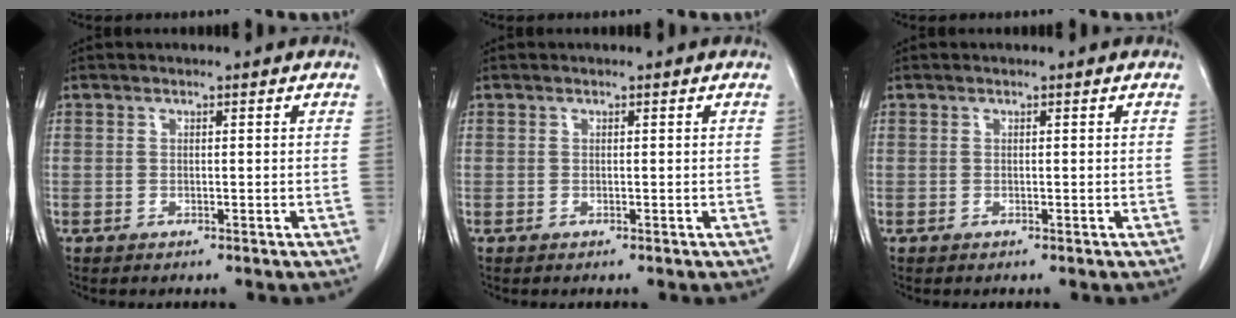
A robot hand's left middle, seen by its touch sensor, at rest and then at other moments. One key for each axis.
{"total": 0.0}
{"total": 0.0}